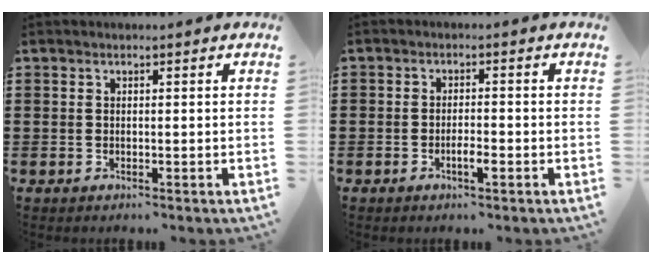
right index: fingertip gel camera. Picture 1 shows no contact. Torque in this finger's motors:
{"motor_torque": [0.22, -0.16, 0.01, 0.04]}